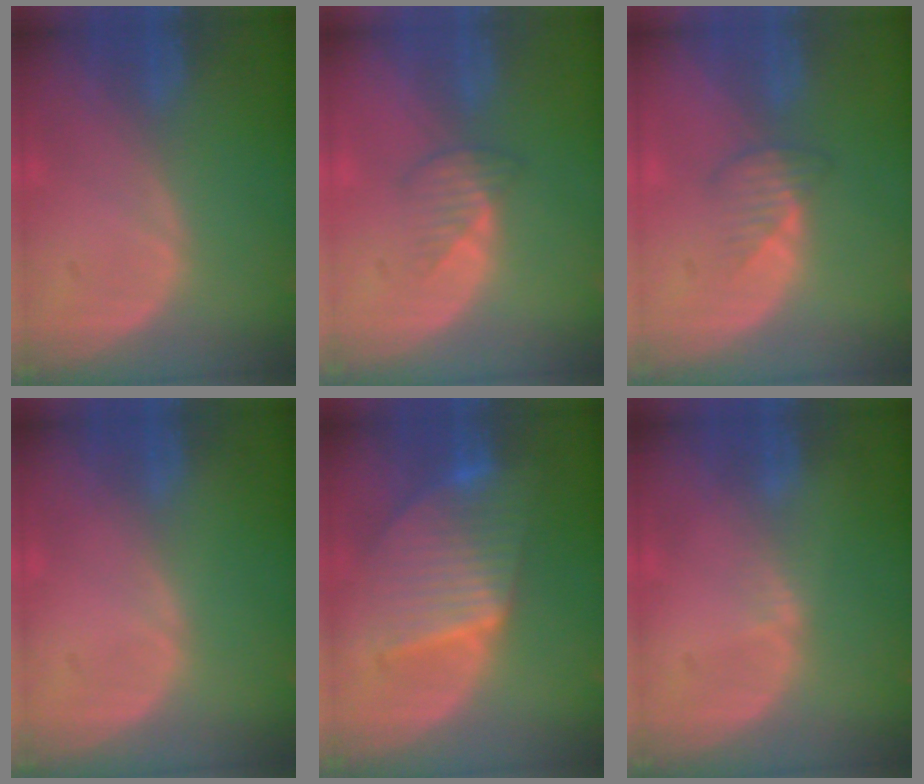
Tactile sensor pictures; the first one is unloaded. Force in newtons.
{"total": 2.5, "press": 2.5, "slide": 0.3}
{"total": 2.7, "press": 2.6, "slide": 0.7}
{"total": 0.0}
{"total": 9.1, "press": 9.1, "slide": 0.4}
{"total": 0.8, "press": 0.8, "slide": 0.2}